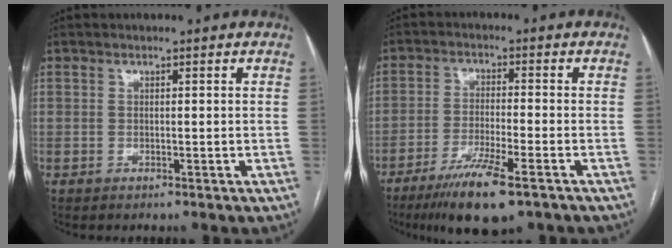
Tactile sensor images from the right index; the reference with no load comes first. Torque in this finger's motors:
{"motor_torque": [0.86, -0.41, 0.32, 0.11]}